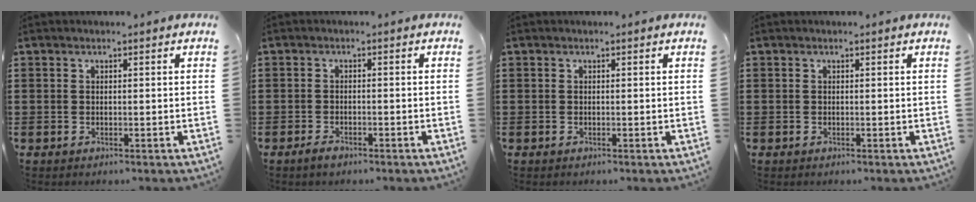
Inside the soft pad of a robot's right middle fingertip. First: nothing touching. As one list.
[{"total": 1.4, "force": [-1.1, 0.6, 0.7], "torque": [-0.016, 0.001, -0.022]}, {"total": 0.0}, {"total": 0.0}]